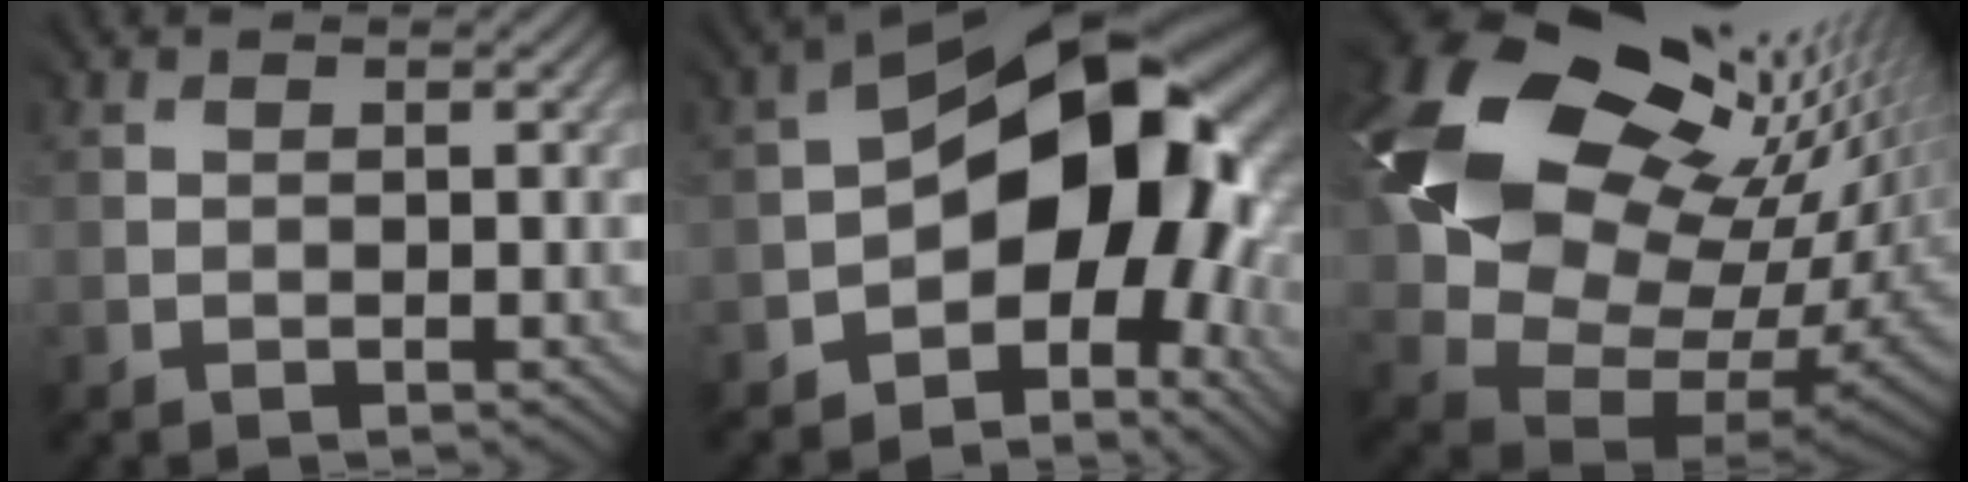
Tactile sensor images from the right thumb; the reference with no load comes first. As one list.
[{"total": 13.5, "force": [-1.9, 8.4, 10.4], "torque": [-0.134, 0.005, -0.041]}, {"total": 18.5, "force": [8.0, 12.2, 11.3], "torque": [-0.267, 0.001, 0.162]}]